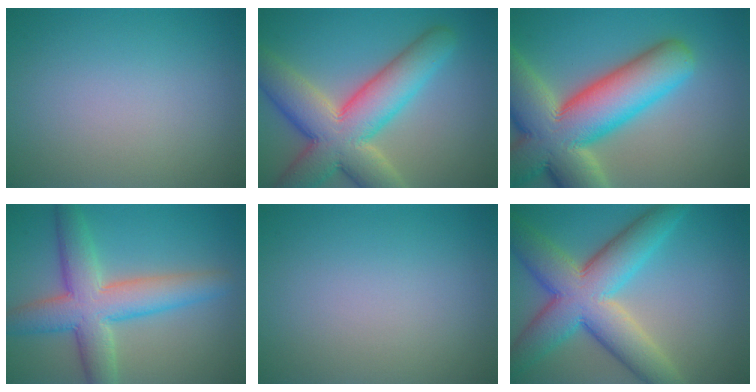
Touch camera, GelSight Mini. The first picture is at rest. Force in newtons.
{"total": 11.0, "press": 10.9, "slide": 0.6}
{"total": 14.9, "press": 14.8, "slide": 1.1}
{"total": 7.5, "press": 7.5, "slide": 0.4}
{"total": 0.0}
{"total": 10.2, "press": 10.2, "slide": 0.2}